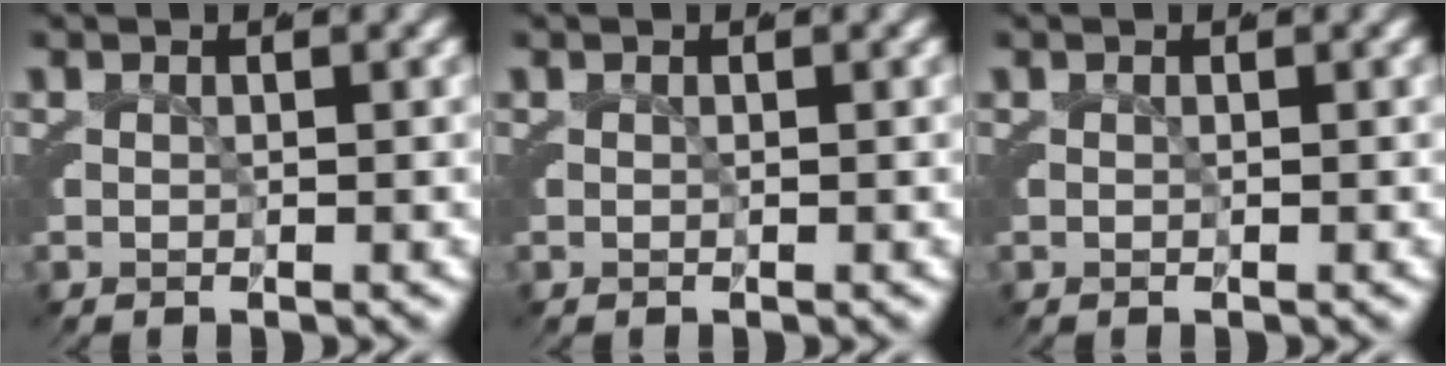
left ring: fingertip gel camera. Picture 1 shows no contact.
{"total": 0.0}
{"total": 0.0}